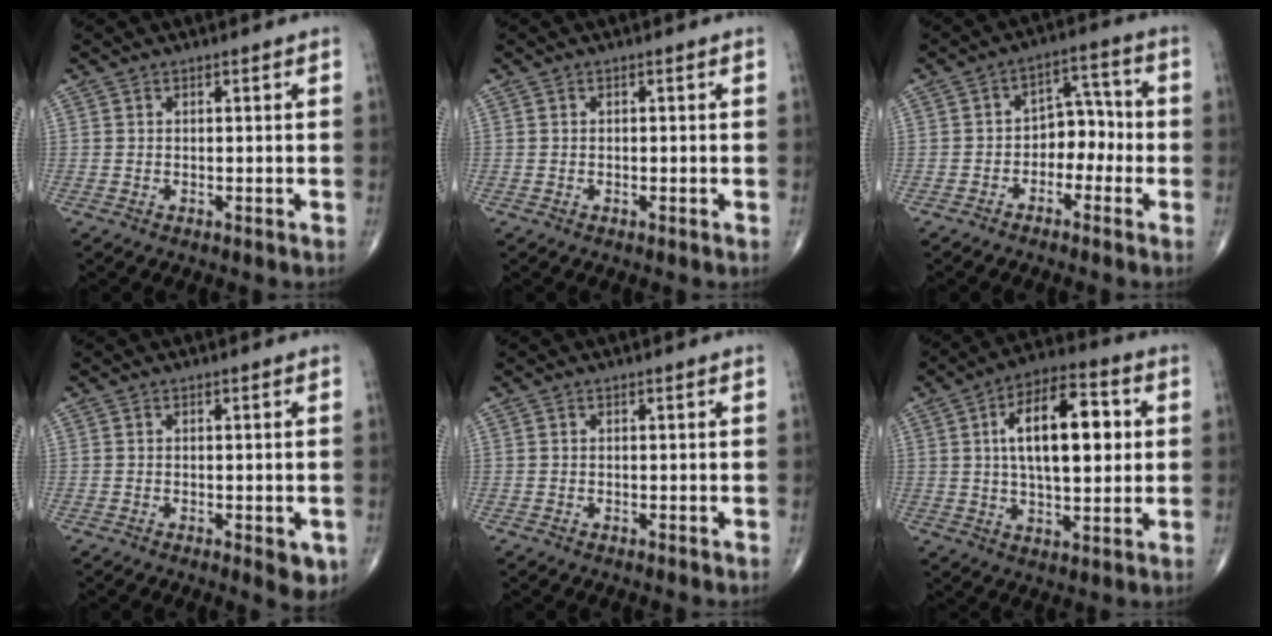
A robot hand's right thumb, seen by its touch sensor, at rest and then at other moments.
{"total": 0.0}
{"total": 6.9, "force": [-2.1, 4.9, 4.4], "torque": [-0.029, 0.042, -0.045]}
{"total": 4.1, "force": [-1.3, 1.6, 3.6], "torque": [-0.030, -0.005, -0.014]}
{"total": 0.0}
{"total": 17.0, "force": [3.1, 7.8, 14.7], "torque": [-0.219, 0.012, 0.046]}